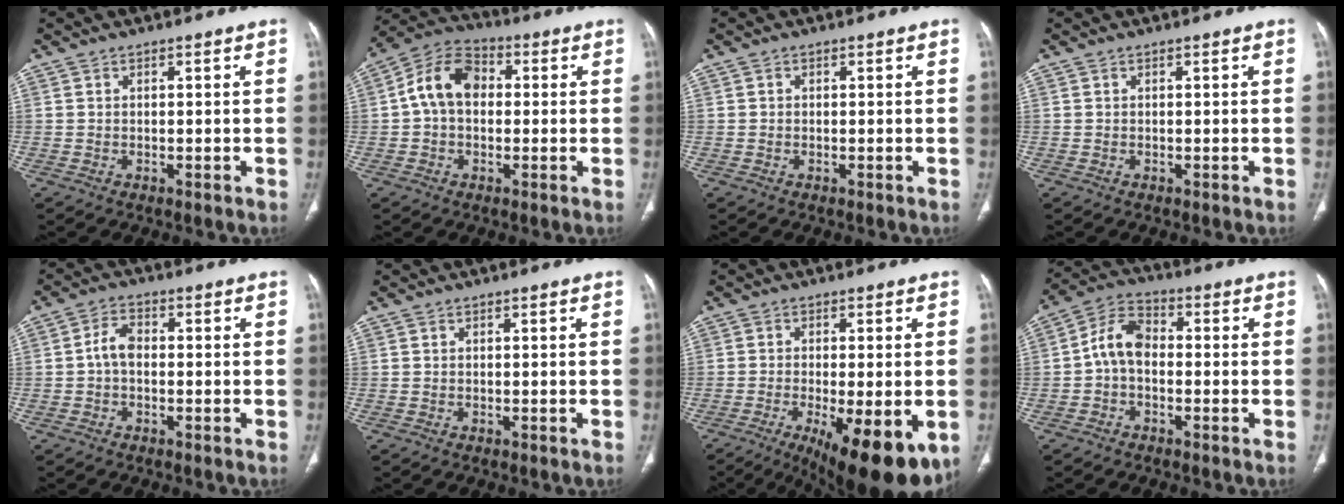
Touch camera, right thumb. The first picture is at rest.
{"total": 10.2, "force": [0.8, 7.3, 7.2], "torque": [-0.116, 0.030, 0.002]}
{"total": 0.0}
{"total": 0.0}
{"total": 3.7, "force": [-0.5, 2.4, 2.8], "torque": [-0.047, 0.014, -0.016]}
{"total": 0.0}
{"total": 16.4, "force": [-6.7, 5.3, 14.0], "torque": [-0.175, -0.018, -0.088]}
{"total": 7.3, "force": [-0.8, 4.8, 5.4], "torque": [-0.090, 0.026, -0.029]}